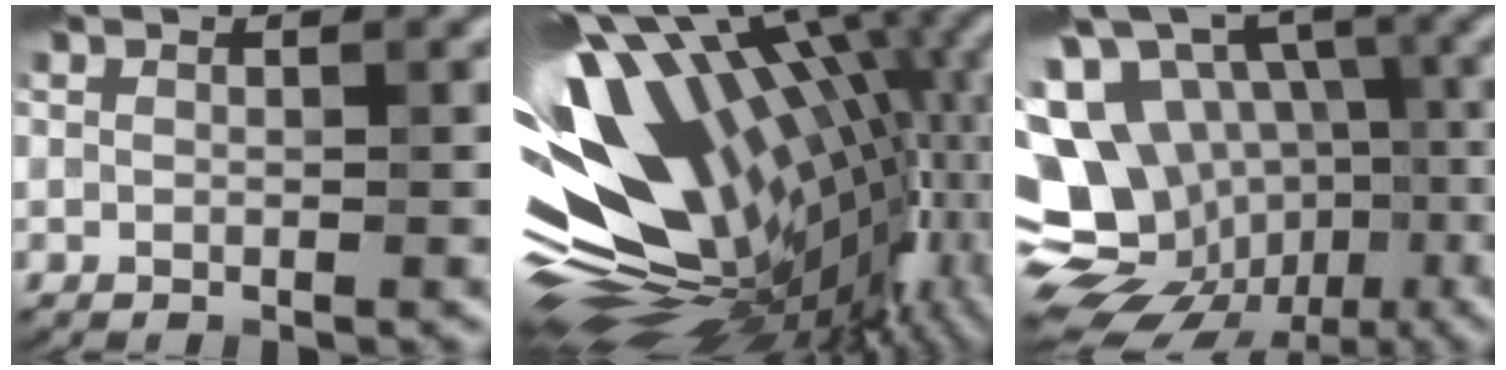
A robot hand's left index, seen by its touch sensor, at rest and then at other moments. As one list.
[{"total": 18.0, "force": [0.8, 9.1, 15.5], "torque": [-0.285, -0.019, 0.019]}, {"total": 16.7, "force": [-4.9, 13.8, 8.0], "torque": [-0.161, -0.004, -0.073]}]